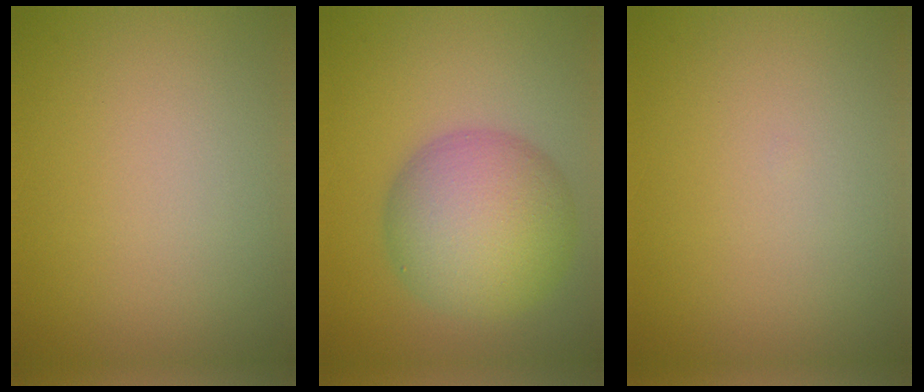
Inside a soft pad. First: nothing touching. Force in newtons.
{"total": 8.4, "press": 8.4, "slide": 0.5}
{"total": 0.0}